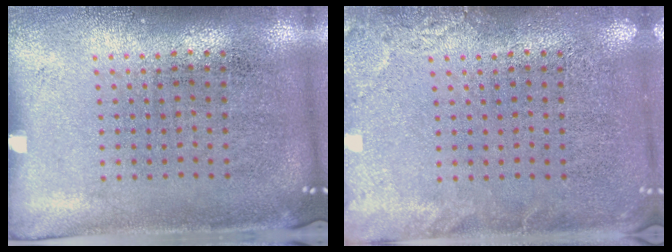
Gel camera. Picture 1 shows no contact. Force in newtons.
{"total": 2.2, "press": 2.2, "slide": 0.3}